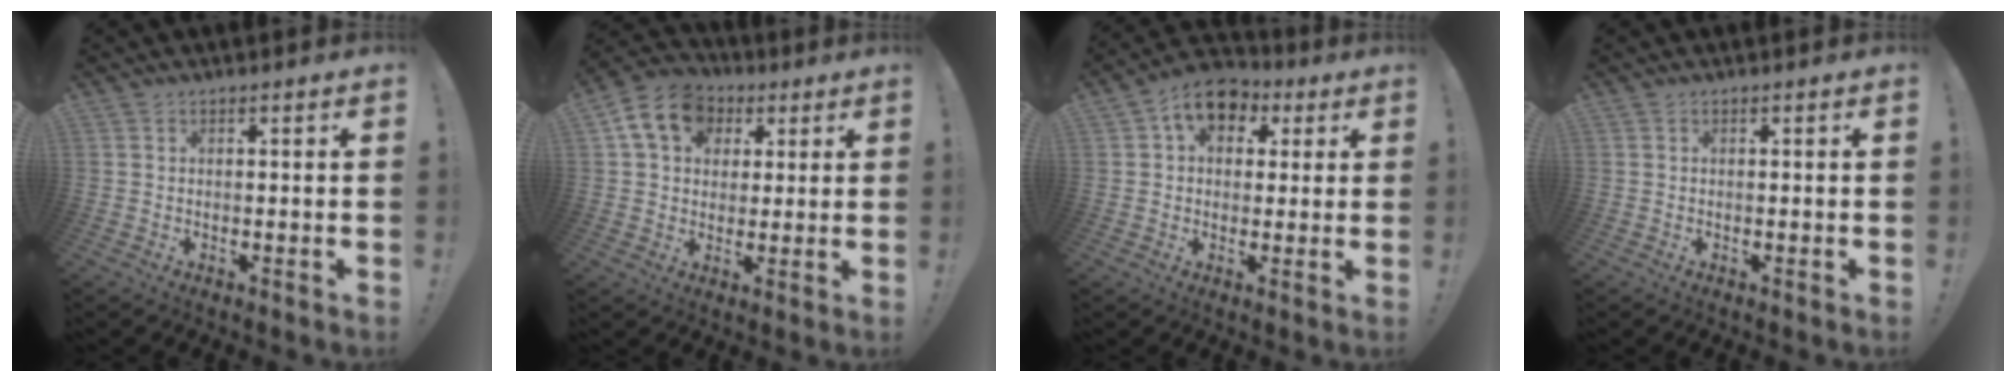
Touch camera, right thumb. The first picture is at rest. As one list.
[{"total": 13.3, "force": [4.8, 10.5, 6.5], "torque": [-0.095, -0.010, 0.095]}, {"total": 9.2, "force": [3.7, 6.7, 5.2], "torque": [-0.084, -0.005, 0.073]}, {"total": 0.0}]